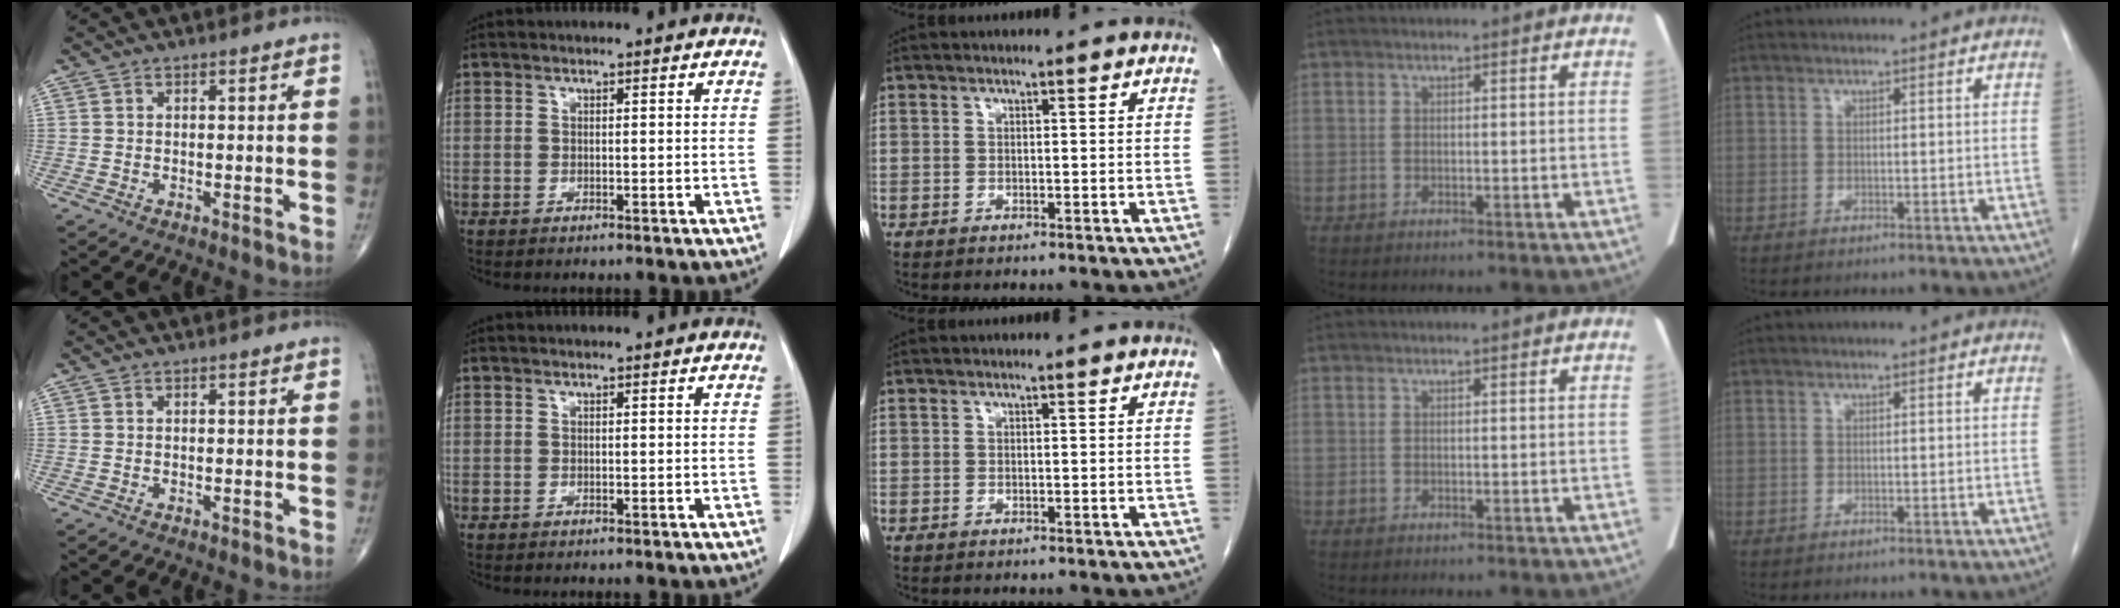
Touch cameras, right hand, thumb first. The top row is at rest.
{}